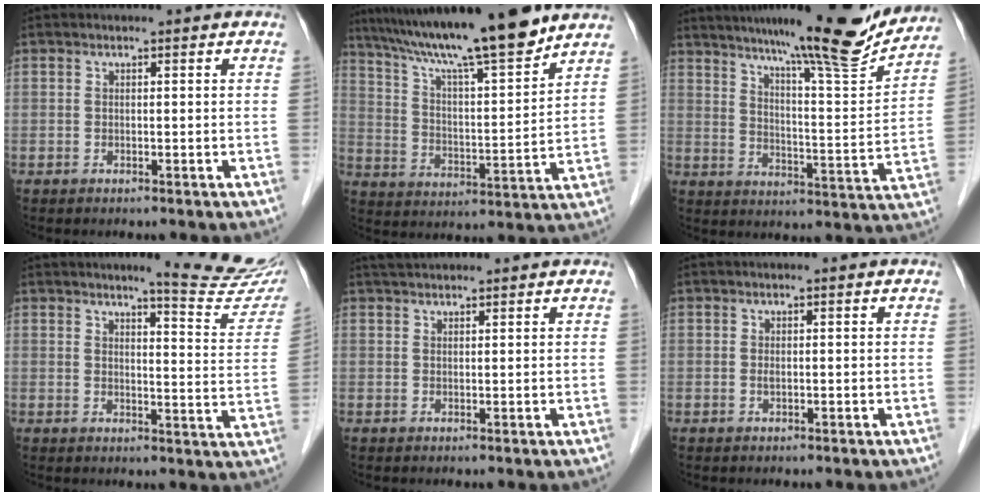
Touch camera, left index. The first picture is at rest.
{"total": 18.4, "force": [15.1, 0.5, 10.5], "torque": [-0.173, 0.006, 0.248]}
{"total": 18.4, "force": [15.9, 0.6, 9.2], "torque": [-0.129, -0.024, 0.222]}
{"total": 12.2, "force": [10.8, 0.8, 5.5], "torque": [-0.054, -0.041, 0.113]}
{"total": 3.1, "force": [2.9, 0.4, 0.9], "torque": [-0.014, 0.026, 0.051]}
{"total": 0.5, "force": [-0.1, 0.1, 0.5], "torque": [-0.015, -0.004, 0.000]}